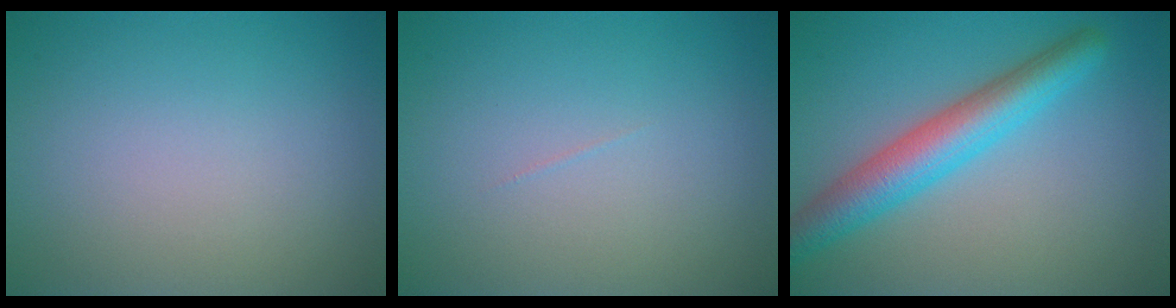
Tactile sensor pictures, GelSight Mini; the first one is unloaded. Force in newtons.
{"total": 0.0}
{"total": 5.4, "press": 5.4, "slide": 0.2}